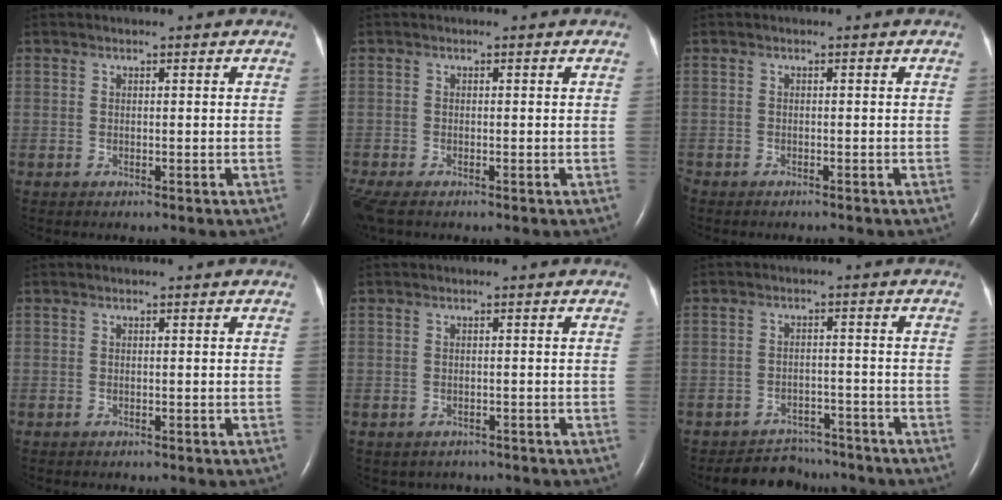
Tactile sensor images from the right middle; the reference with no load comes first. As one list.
[{"total": 3.5, "force": [-2.7, 1.1, 1.9], "torque": [-0.048, -0.013, -0.049]}, {"total": 1.3, "force": [-1.3, 0.2, 0.2], "torque": [-0.004, -0.004, -0.020]}, {"total": 0.0}, {"total": 2.6, "force": [-2.1, 1.6, 0.2], "torque": [-0.007, 0.007, -0.024]}, {"total": 5.9, "force": [-5.4, 2.3, -0.6], "torque": [0.010, 0.012, -0.079]}]